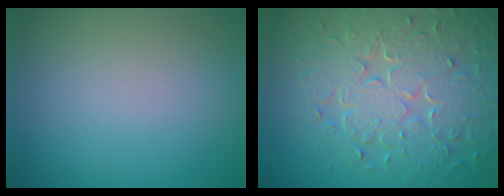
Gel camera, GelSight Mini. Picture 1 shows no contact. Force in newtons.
{"total": 8.9, "press": 6.4, "slide": 6.2}